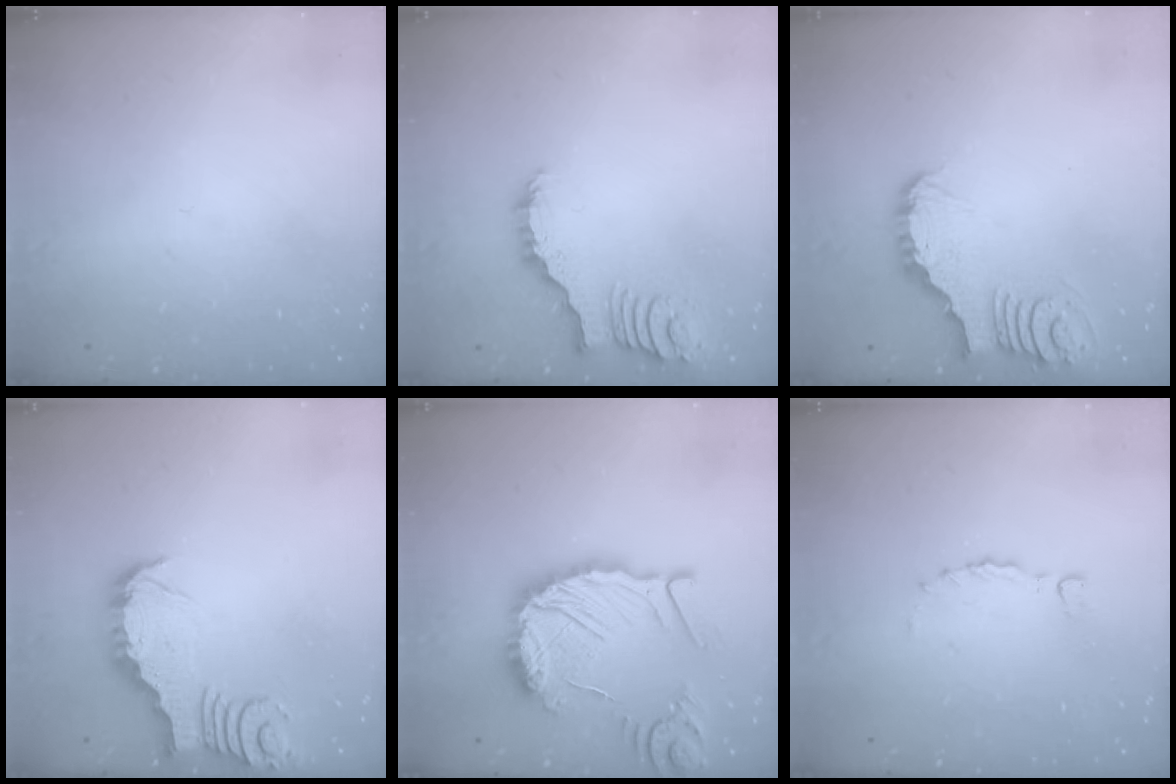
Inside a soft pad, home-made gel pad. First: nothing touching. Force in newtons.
{"total": 2.4, "press": 2.4, "slide": 0.4}
{"total": 4.0, "press": 4.0, "slide": 0.4}
{"total": 3.7, "press": 3.7, "slide": 0.1}
{"total": 15.4, "press": 15.3, "slide": 1.8}
{"total": 0.0}